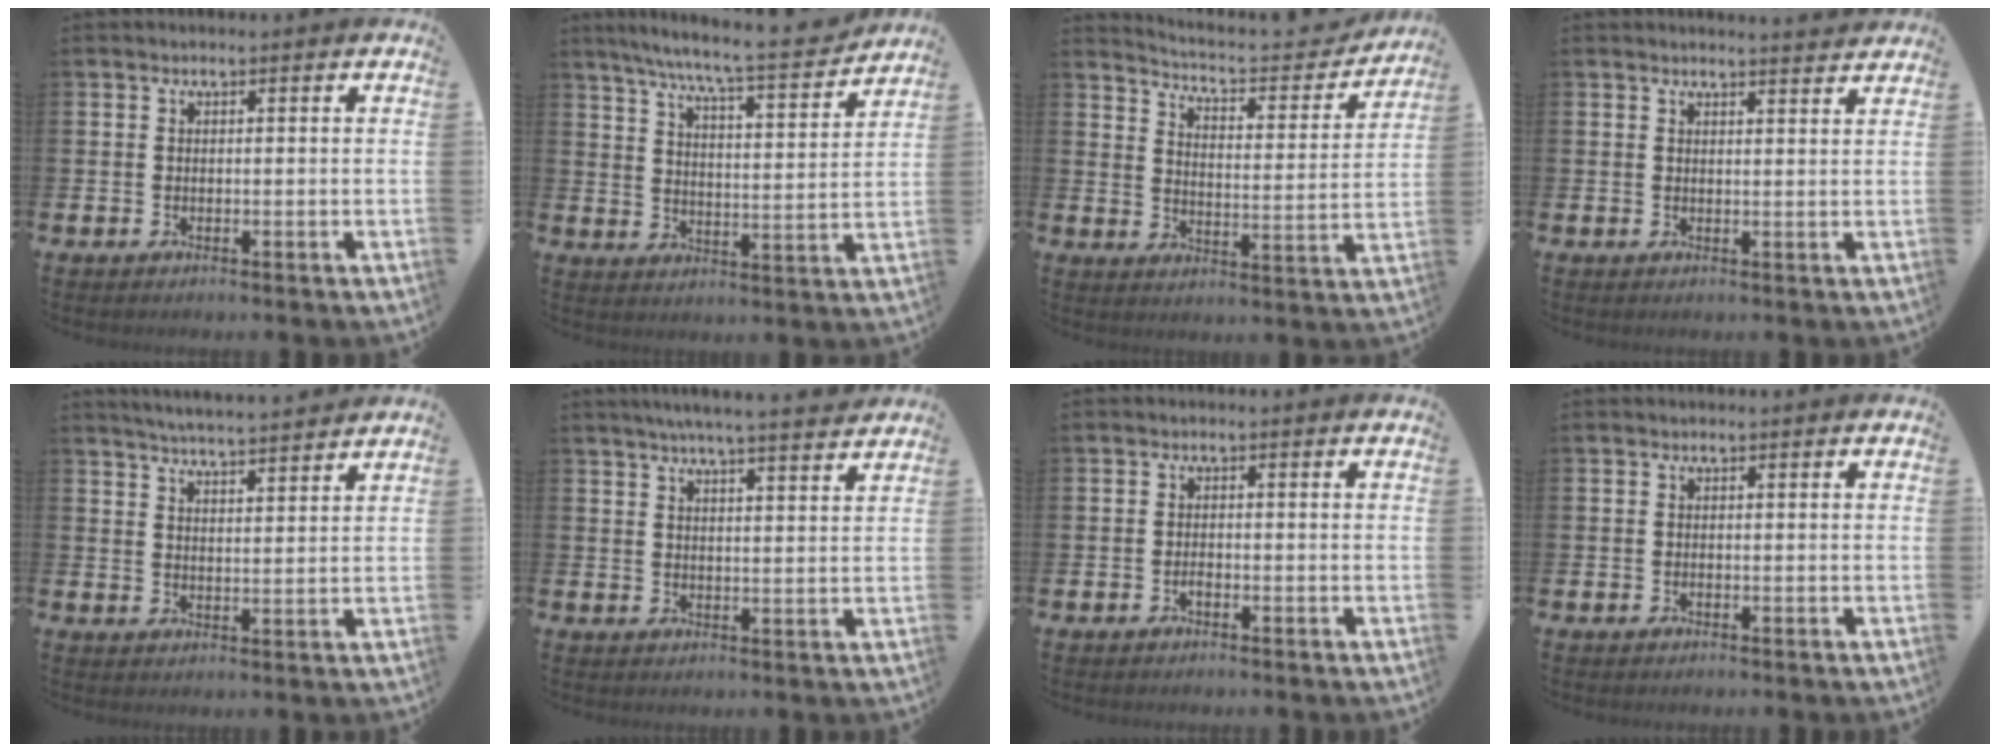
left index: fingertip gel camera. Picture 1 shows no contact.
{"total": 8.2, "force": [7.6, -0.1, 3.1], "torque": [-0.081, -0.055, 0.128]}
{"total": 5.0, "force": [4.8, 1.0, 1.2], "torque": [-0.044, -0.043, 0.074]}
{"total": 2.1, "force": [2.1, -0.1, -0.1], "torque": [0.010, -0.016, 0.036]}
{"total": 5.0, "force": [5.0, -0.3, 0.5], "torque": [-0.020, -0.032, 0.087]}
{"total": 5.5, "force": [5.2, -0.5, 1.7], "torque": [-0.035, -0.025, 0.090]}
{"total": 1.0, "force": [-0.6, 0.3, 0.7], "torque": [-0.016, -0.003, -0.011]}
{"total": 0.0}